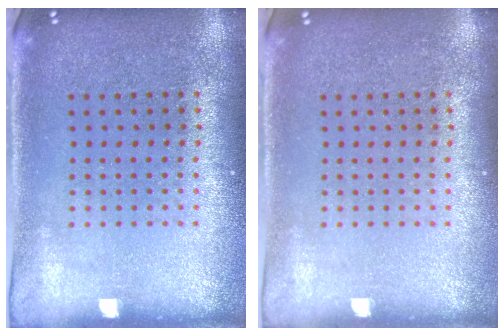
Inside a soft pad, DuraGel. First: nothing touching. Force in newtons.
{"total": 0.0}